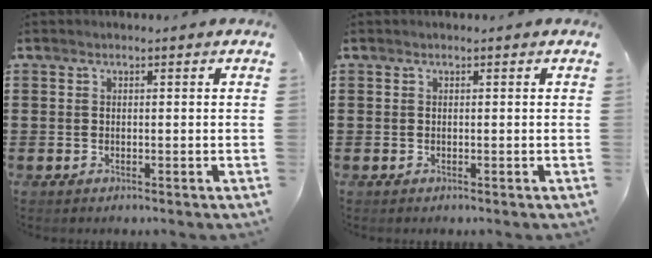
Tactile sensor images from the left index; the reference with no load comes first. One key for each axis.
{"total": 0.0}